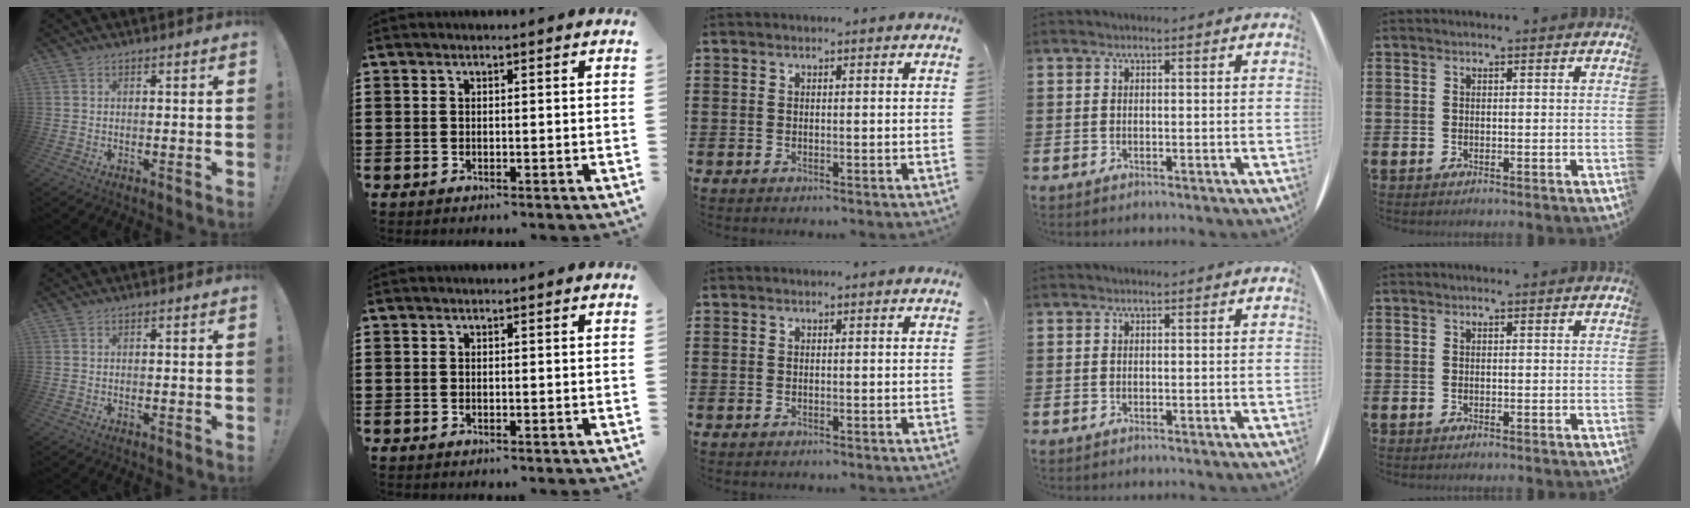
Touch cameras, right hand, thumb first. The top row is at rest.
{}